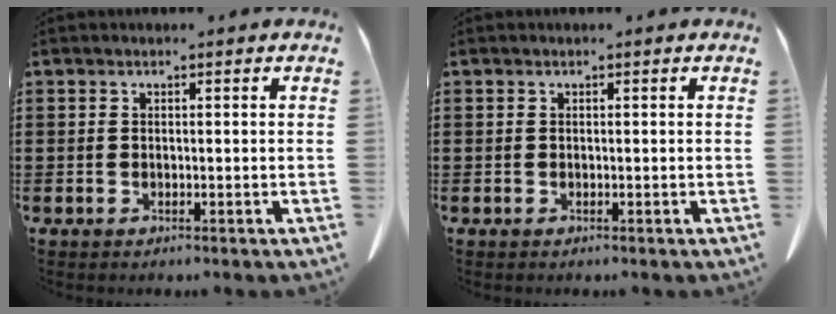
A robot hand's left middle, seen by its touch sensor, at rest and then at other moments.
{"total": 0.0}